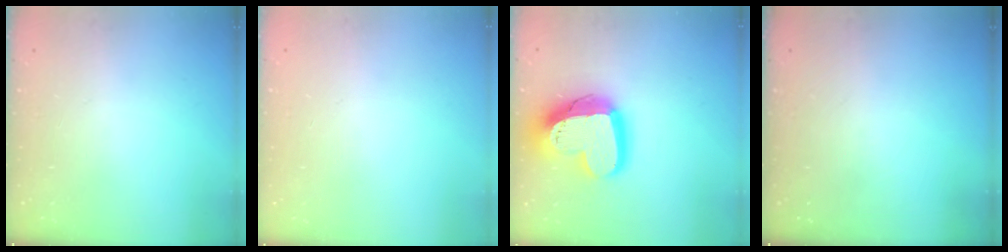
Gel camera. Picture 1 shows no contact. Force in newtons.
{"total": 0.0}
{"total": 21.6, "press": 21.5, "slide": 1.9}
{"total": 0.0}